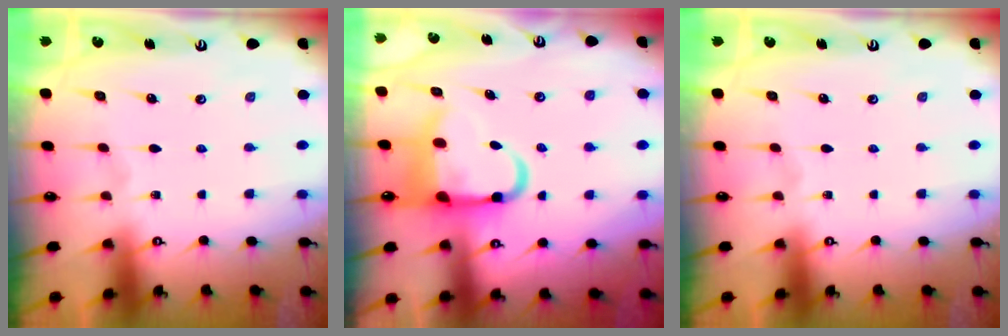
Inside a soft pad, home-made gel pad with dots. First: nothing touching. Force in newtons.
{"total": 9.8, "press": 9.5, "slide": 2.2}
{"total": 0.0}